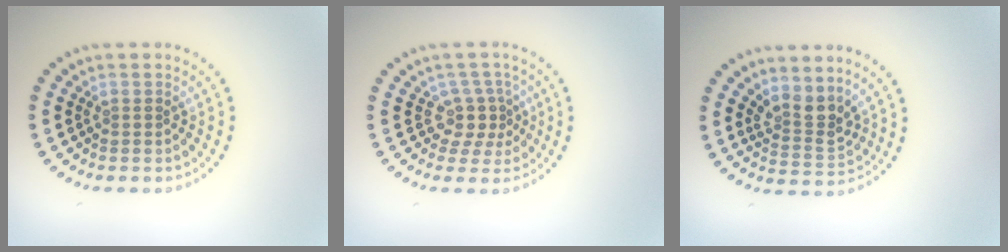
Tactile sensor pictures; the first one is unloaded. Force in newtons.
{"total": 2.7, "press": 2.0, "slide": 1.8}
{"total": 2.8, "press": 2.0, "slide": 1.9}